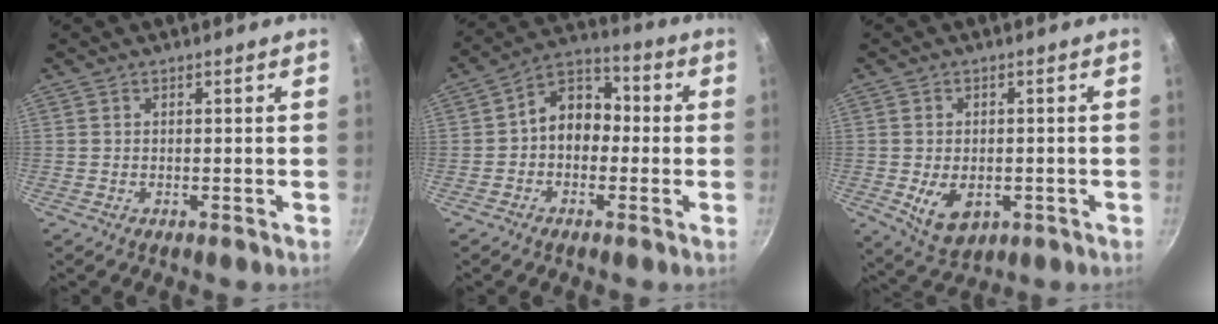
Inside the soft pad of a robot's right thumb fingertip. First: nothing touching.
{"total": 9.2, "force": [-0.6, 7.1, 5.8], "torque": [-0.046, 0.037, -0.033]}
{"total": 7.6, "force": [-1.7, 5.1, 5.3], "torque": [-0.078, -0.006, -0.012]}